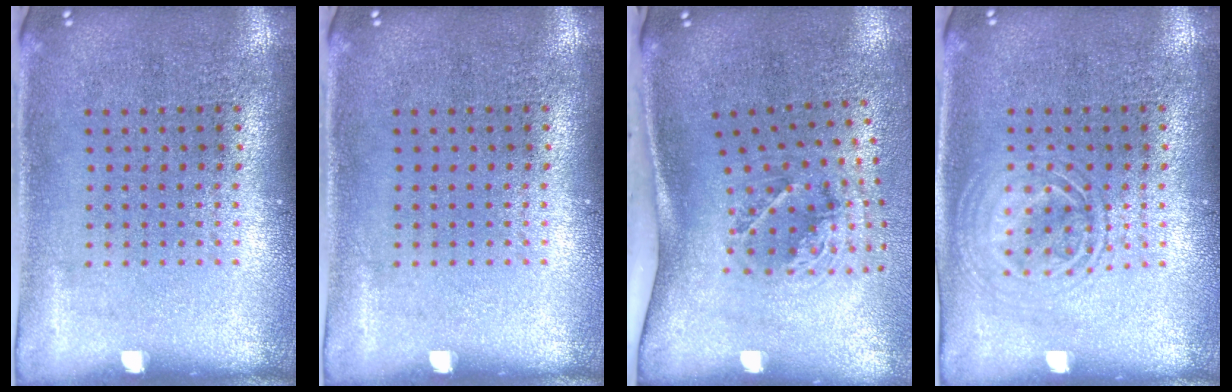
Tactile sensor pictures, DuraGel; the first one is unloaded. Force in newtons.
{"total": 0.0}
{"total": 2.1, "press": 1.3, "slide": 1.6}
{"total": 1.3, "press": 1.3, "slide": 0.2}